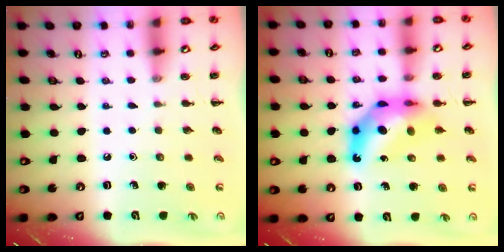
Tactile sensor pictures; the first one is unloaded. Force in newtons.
{"total": 10.3, "press": 9.8, "slide": 3.2}